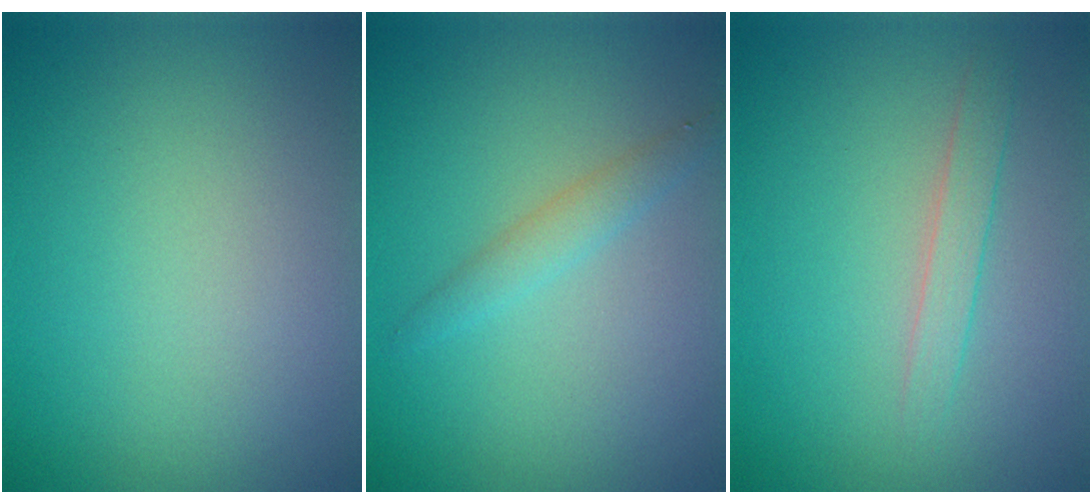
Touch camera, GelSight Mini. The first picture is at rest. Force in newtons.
{"total": 1.6, "press": 1.6, "slide": 0.0}
{"total": 1.5, "press": 1.5, "slide": 0.0}